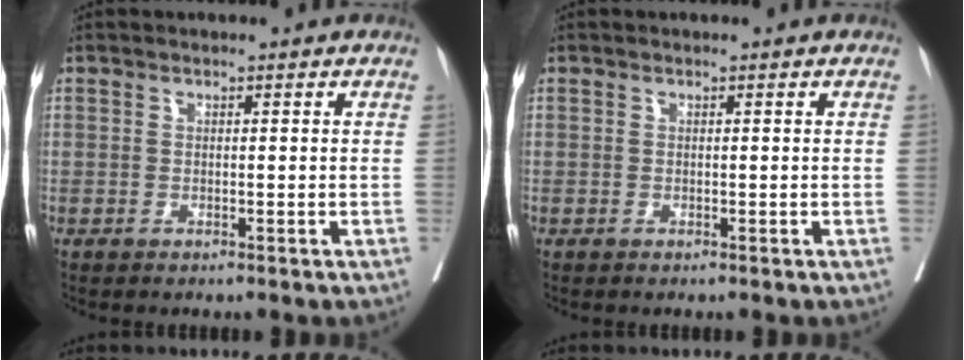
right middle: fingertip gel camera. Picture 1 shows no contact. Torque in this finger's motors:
{"motor_torque": [0.05, -0.02, 0.03, 0.00]}